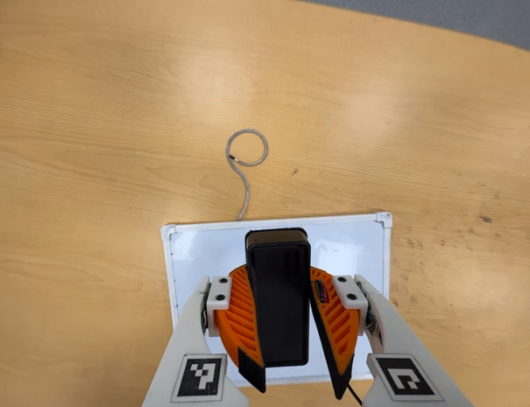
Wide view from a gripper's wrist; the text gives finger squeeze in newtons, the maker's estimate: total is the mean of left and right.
{"total": 10.7, "left": 10.3, "right": 11.1}